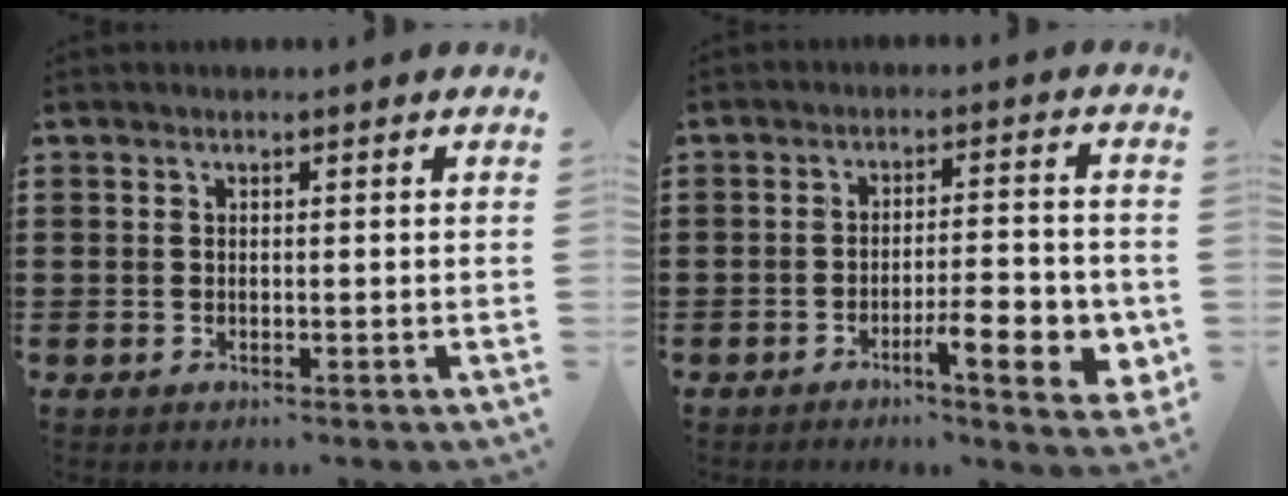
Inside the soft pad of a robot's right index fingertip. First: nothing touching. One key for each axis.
{"total": 8.2, "fx": -3.3, "fy": 1.8, "fz": 7.2, "tx": -0.102, "ty": -0.002, "tz": -0.053}